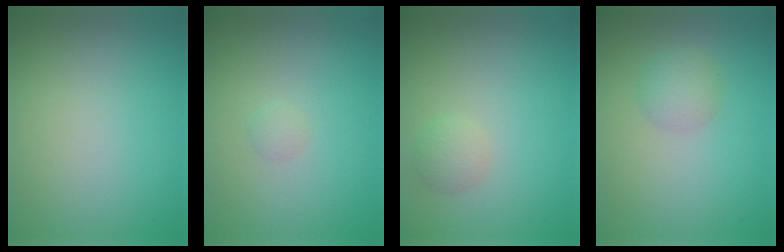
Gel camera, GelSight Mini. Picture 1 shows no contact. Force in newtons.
{"total": 0.7, "press": 0.7, "slide": 0.0}
{"total": 1.6, "press": 1.6, "slide": 0.0}
{"total": 2.2, "press": 2.2, "slide": 0.1}